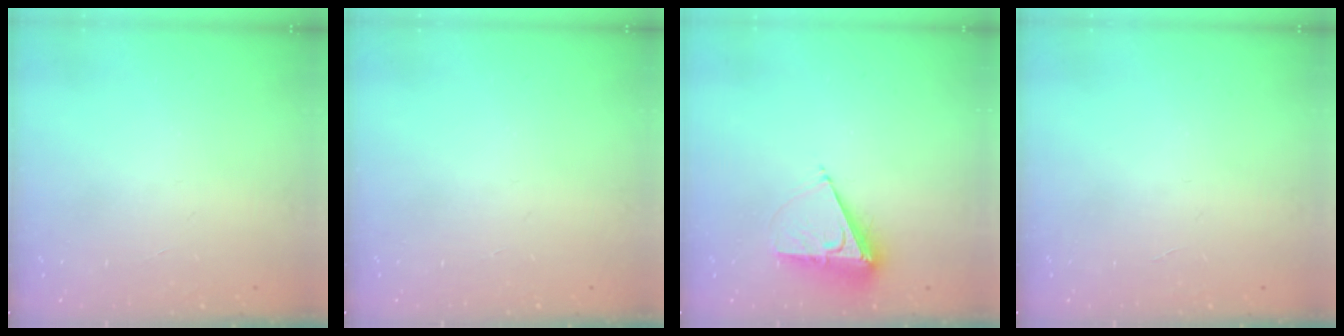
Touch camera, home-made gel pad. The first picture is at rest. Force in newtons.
{"total": 0.0}
{"total": 8.7, "press": 8.7, "slide": 0.4}
{"total": 0.0}